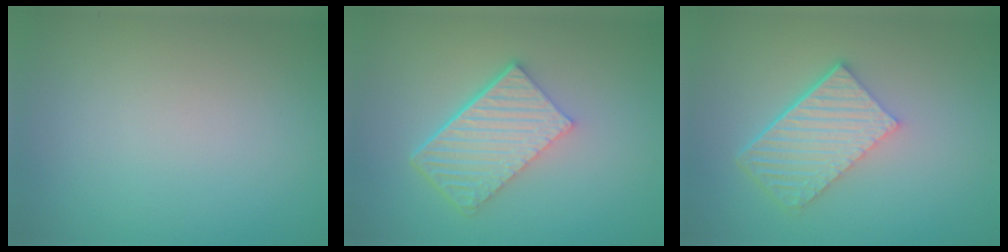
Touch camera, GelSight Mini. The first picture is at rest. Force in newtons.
{"total": 6.1, "press": 4.1, "slide": 4.4}
{"total": 5.8, "press": 4.0, "slide": 4.2}